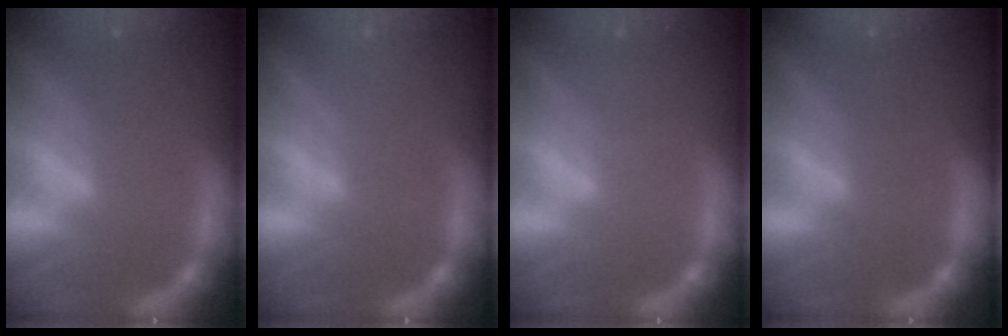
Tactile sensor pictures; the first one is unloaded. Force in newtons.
{"total": 1.4}
{"total": 0.9}
{"total": 0.0}